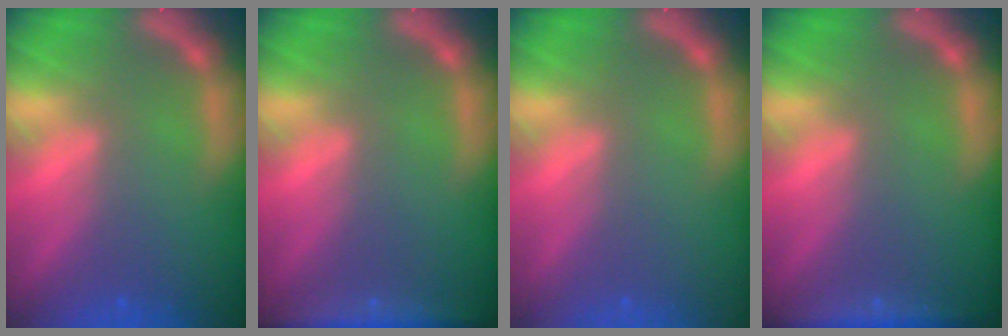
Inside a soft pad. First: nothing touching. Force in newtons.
{"total": 5.0}
{"total": 0.0}
{"total": 3.5}